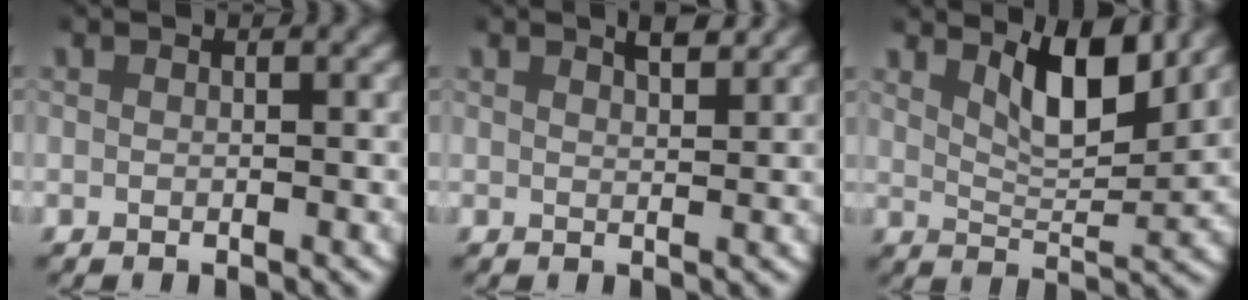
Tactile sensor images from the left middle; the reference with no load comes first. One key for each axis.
{"total": 2.1, "fx": 1.8, "fy": 0.1, "fz": 1.1, "tx": -0.011, "ty": 0.004, "tz": 0.027}
{"total": 5.3, "fx": 3.5, "fy": 1.4, "fz": 3.7, "tx": -0.063, "ty": -0.008, "tz": 0.060}